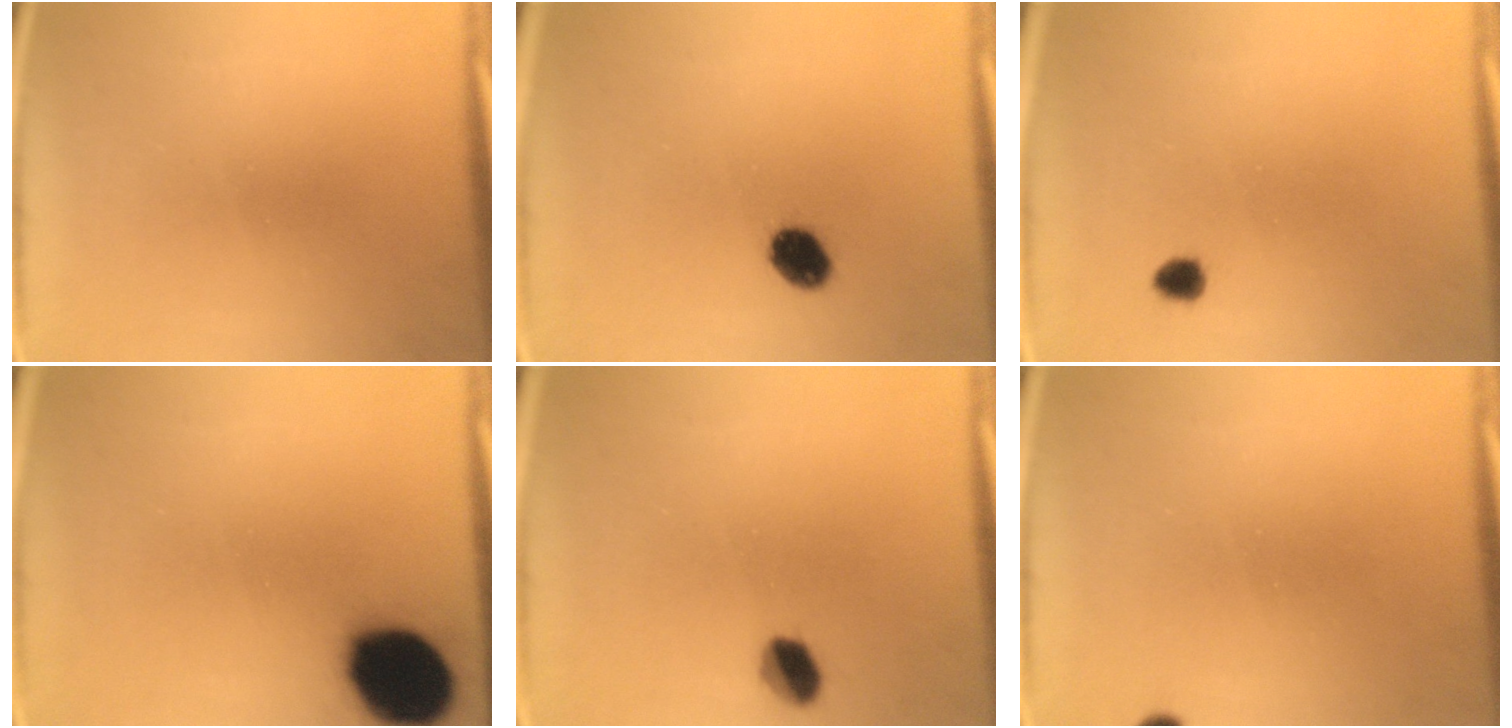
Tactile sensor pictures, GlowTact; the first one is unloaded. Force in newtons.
{"total": 5.5}
{"total": 1.6}
{"total": 17.4}
{"total": 4.6}
{"total": 1.8}